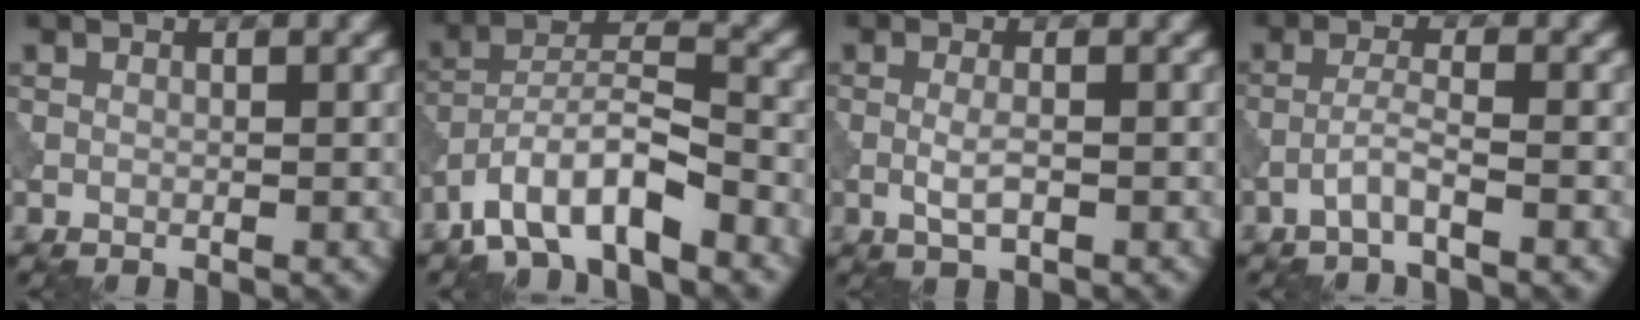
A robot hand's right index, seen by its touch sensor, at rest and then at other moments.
{"total": 7.6, "force": [-5.4, 2.3, 4.9], "torque": [-0.085, 0.009, -0.106]}
{"total": 1.8, "force": [-0.4, 0.5, 1.7], "torque": [-0.038, -0.002, -0.011]}
{"total": 2.1, "force": [-1.3, 0.1, 1.7], "torque": [-0.035, 0.011, -0.034]}